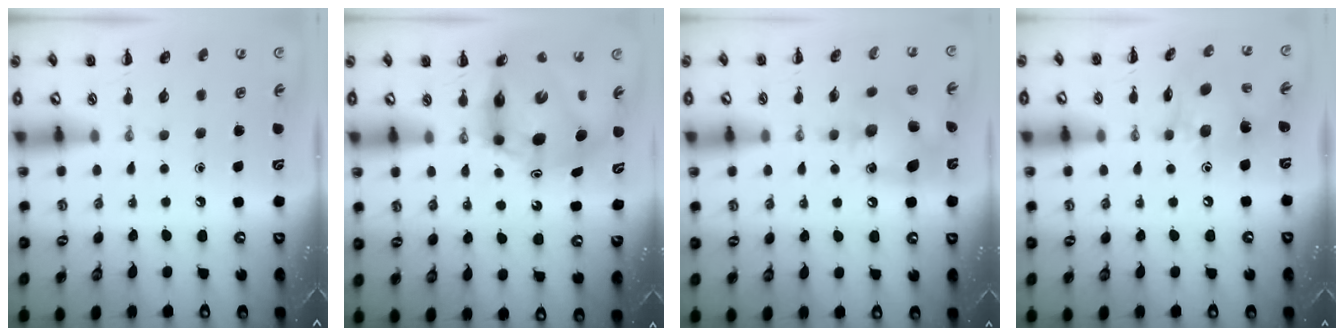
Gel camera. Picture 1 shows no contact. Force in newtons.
{"total": 12.3, "press": 11.8, "slide": 3.4}
{"total": 11.8, "press": 11.7, "slide": 1.6}
{"total": 10.4, "press": 10.3, "slide": 0.9}